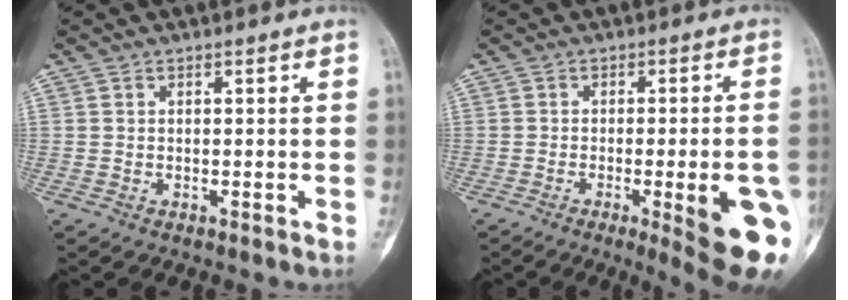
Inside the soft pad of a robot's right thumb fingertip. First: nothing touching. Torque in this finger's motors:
{"motor_torque": [-0.11, 0.68, 0.11, -0.28, 0.18]}